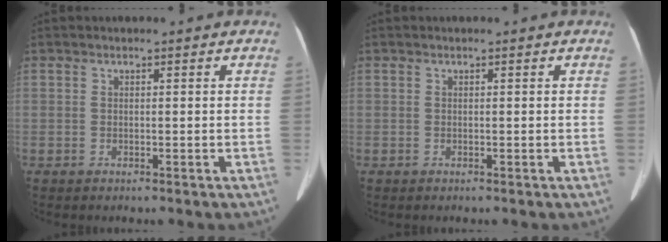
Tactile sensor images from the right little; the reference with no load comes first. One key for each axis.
{"total": 0.0}